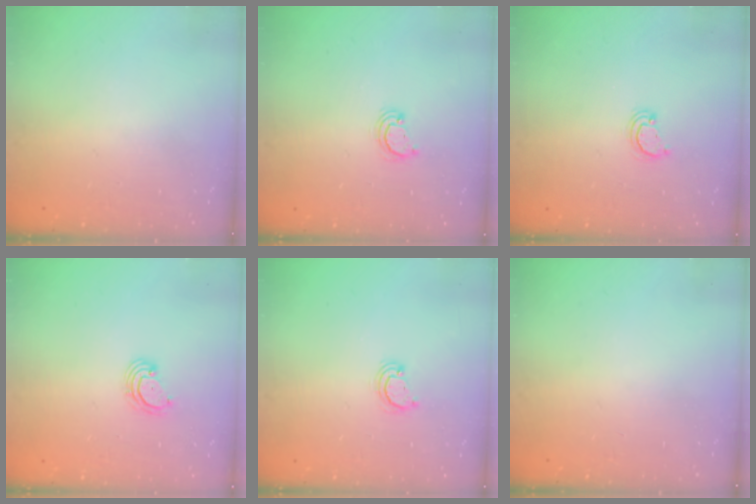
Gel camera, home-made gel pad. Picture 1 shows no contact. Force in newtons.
{"total": 2.6, "press": 2.6, "slide": 0.3}
{"total": 2.5, "press": 2.5, "slide": 0.3}
{"total": 2.8, "press": 2.8, "slide": 0.2}
{"total": 2.6, "press": 2.6, "slide": 0.3}
{"total": 0.0}